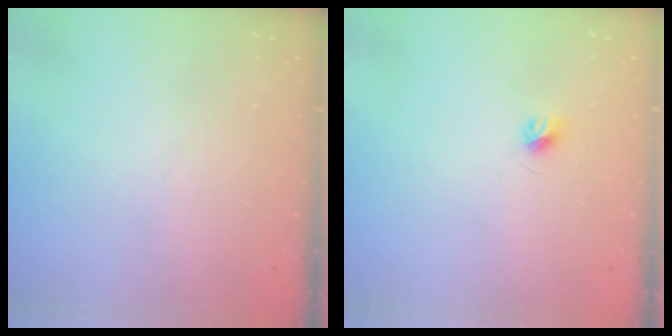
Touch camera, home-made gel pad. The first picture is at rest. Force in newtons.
{"total": 4.1, "press": 4.0, "slide": 0.4}